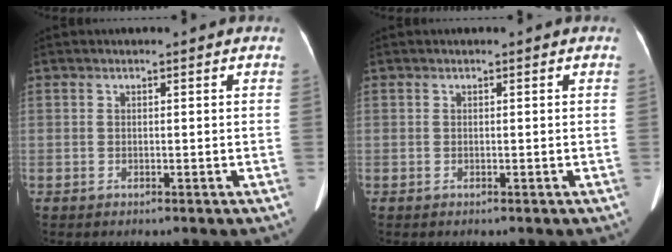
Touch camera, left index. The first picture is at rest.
{"total": 0.0}